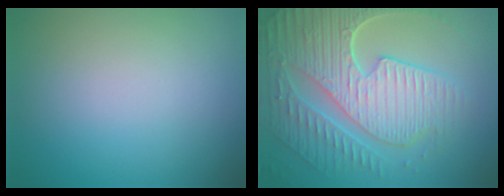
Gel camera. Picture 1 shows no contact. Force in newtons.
{"total": 9.1, "press": 6.5, "slide": 6.4}